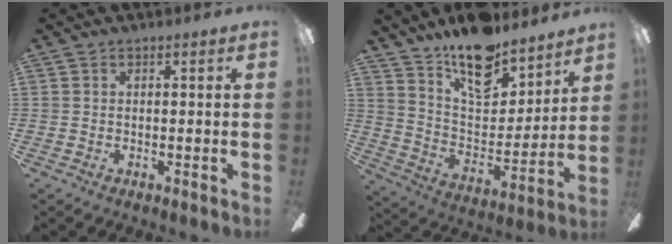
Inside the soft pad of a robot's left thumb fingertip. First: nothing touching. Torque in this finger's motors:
{"motor_torque": [0.33, 0.33, 1.57, -1.20, 0.08]}